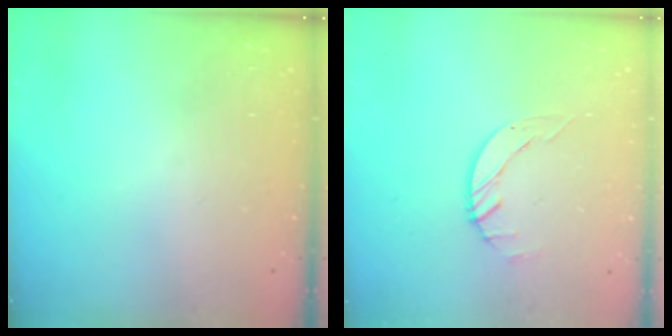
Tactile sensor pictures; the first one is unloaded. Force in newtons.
{"total": 2.6, "press": 2.6, "slide": 0.3}